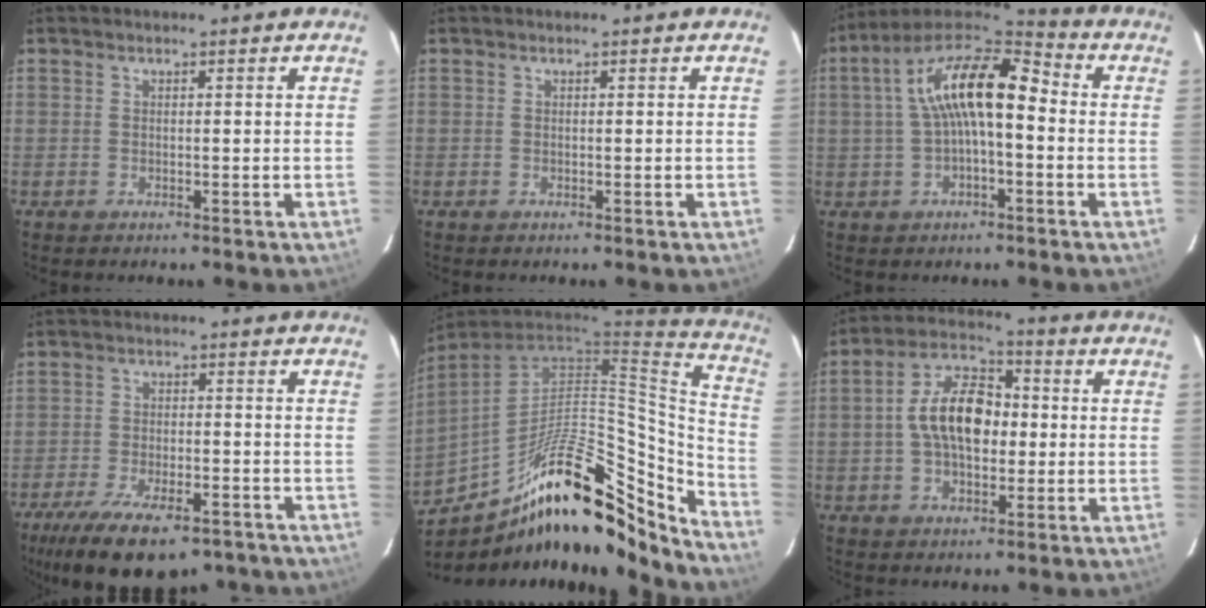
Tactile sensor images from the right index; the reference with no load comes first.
{"total": 0.0}
{"total": 14.1, "force": [0.6, 5.5, 12.9], "torque": [-0.240, 0.029, 0.003]}
{"total": 17.6, "force": [-12.4, 6.9, 10.4], "torque": [-0.212, -0.035, -0.187]}
{"total": 24.2, "force": [-16.9, 7.5, 15.6], "torque": [-0.228, -0.008, -0.273]}
{"total": 11.9, "force": [-0.1, 6.9, 9.7], "torque": [-0.182, 0.027, -0.005]}